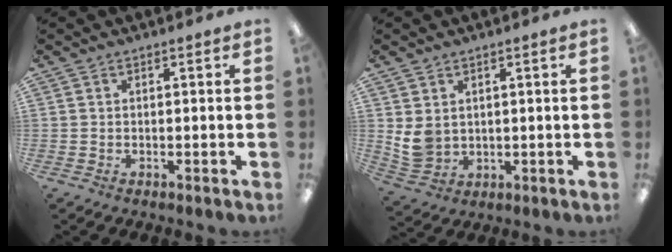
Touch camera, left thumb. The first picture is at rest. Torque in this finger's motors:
{"motor_torque": [0.82, 0.95, 0.48, -0.38, 0.04]}